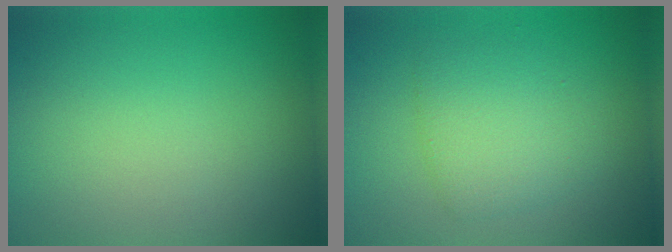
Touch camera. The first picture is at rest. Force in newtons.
{"total": 3.5, "press": 3.5, "slide": 0.2}